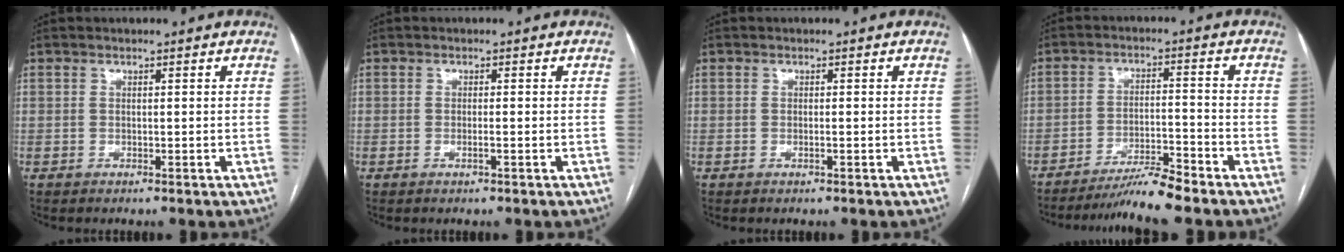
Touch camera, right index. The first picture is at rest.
{"total": 1.0, "force": [-0.4, 0.0, 0.9], "torque": [-0.019, 0.000, -0.007]}
{"total": 0.6, "force": [-0.2, 0.0, 0.5], "torque": [-0.009, 0.000, -0.003]}
{"total": 6.5, "force": [-5.9, -0.8, 2.8], "torque": [-0.044, -0.013, -0.104]}